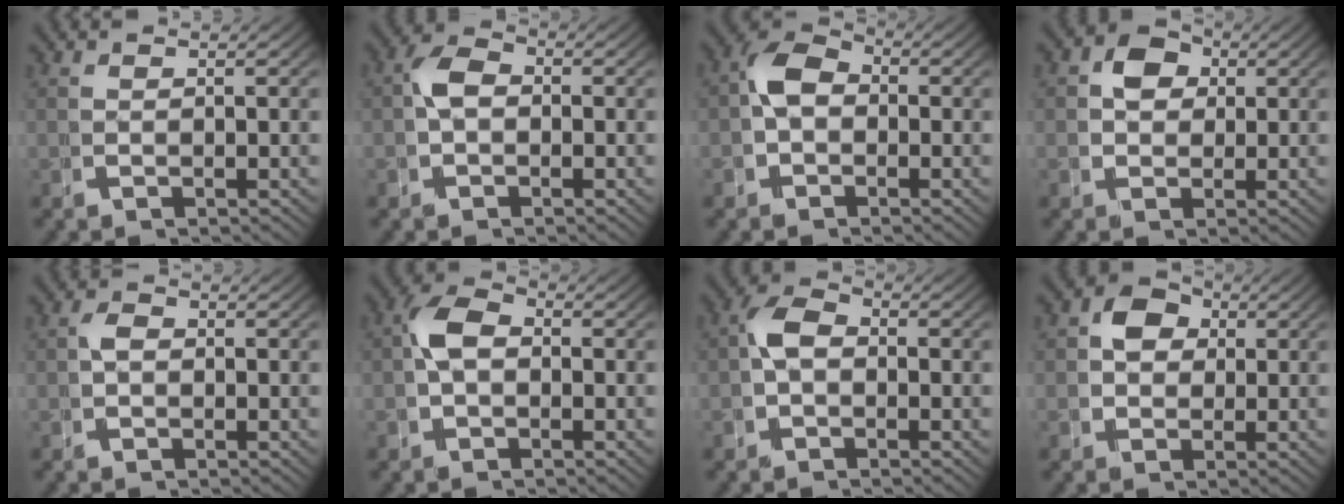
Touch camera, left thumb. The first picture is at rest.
{"total": 3.2, "force": [-0.2, 2.4, 2.2], "torque": [-0.039, 0.003, -0.010]}
{"total": 4.8, "force": [0.0, 3.7, 3.1], "torque": [-0.048, 0.004, -0.009]}
{"total": 5.2, "force": [1.1, 4.3, 2.7], "torque": [-0.042, 0.001, 0.016]}
{"total": 1.2, "force": [-0.3, 0.9, 0.8], "torque": [-0.015, 0.002, -0.011]}
{"total": 4.0, "force": [-0.1, 2.9, 2.7], "torque": [-0.052, 0.004, -0.010]}
{"total": 3.6, "force": [-0.4, 2.6, 2.4], "torque": [-0.040, 0.005, -0.015]}
{"total": 5.9, "force": [1.1, 4.9, 3.0], "torque": [-0.048, 0.005, 0.013]}